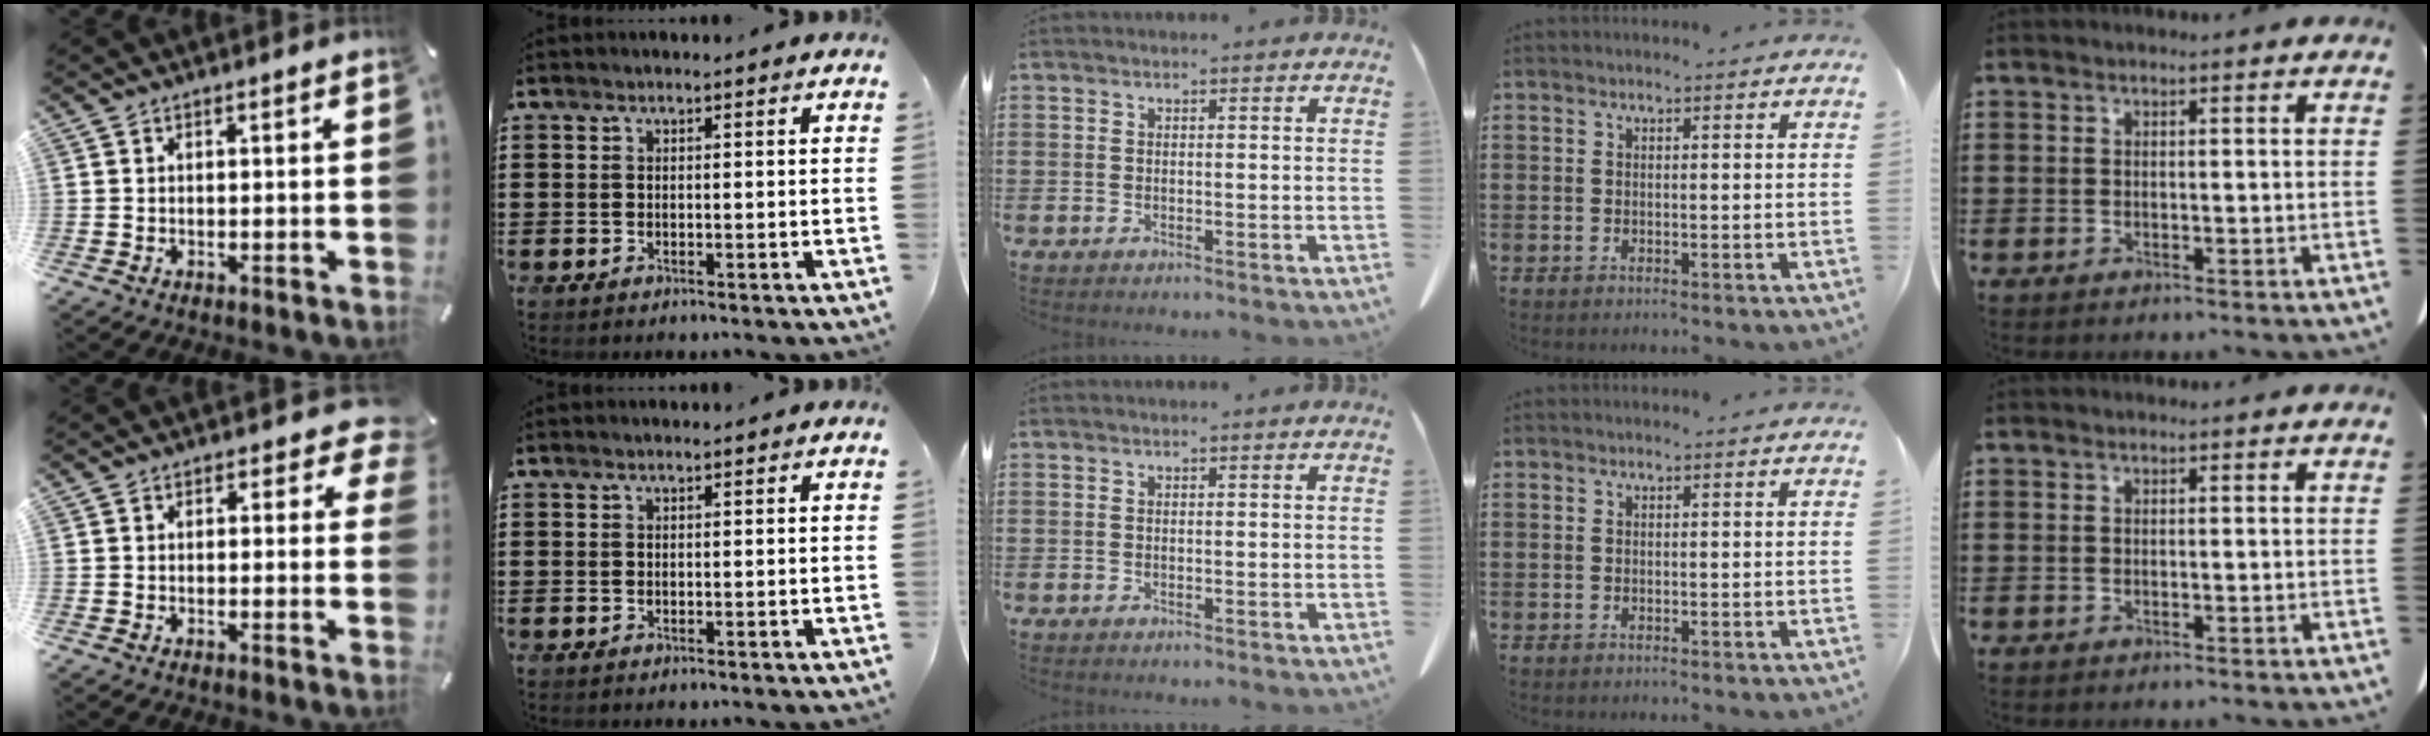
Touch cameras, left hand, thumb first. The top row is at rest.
{"thumb": {"total": 4.8, "force": [2.0, 2.8, 3.3], "torque": [-0.031, -0.010, 0.027]}}